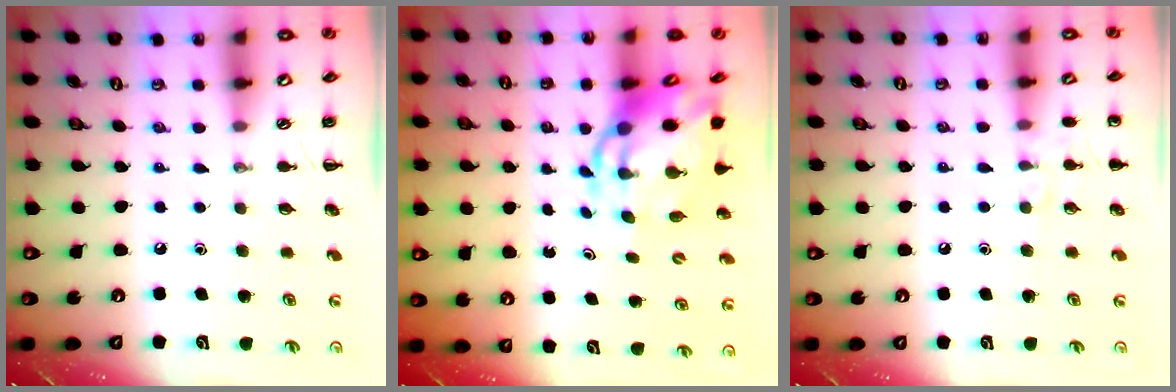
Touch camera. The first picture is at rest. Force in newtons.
{"total": 8.2, "press": 8.0, "slide": 1.9}
{"total": 5.9, "press": 5.8, "slide": 1.4}